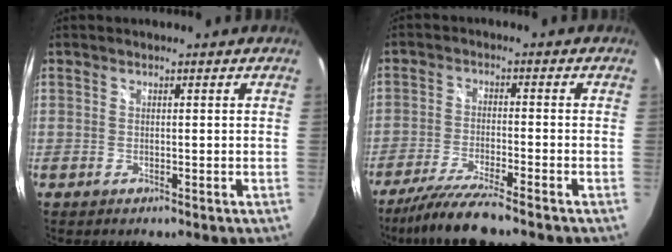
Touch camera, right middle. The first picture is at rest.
{"total": 8.7, "force": [-7.5, -0.7, 4.3], "torque": [-0.101, -0.024, -0.135]}